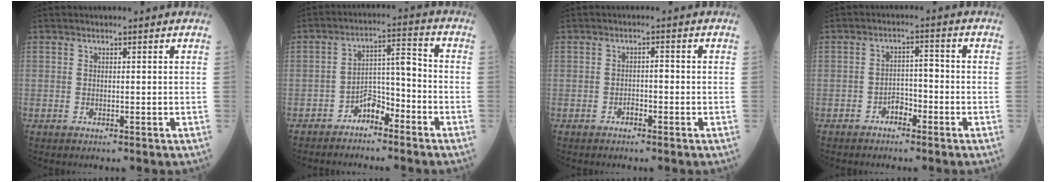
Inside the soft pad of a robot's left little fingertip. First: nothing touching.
{"total": 5.3, "force": [-3.9, 2.3, 2.8], "torque": [-0.043, 0.022, -0.073]}
{"total": 1.4, "force": [-0.9, 0.7, 0.8], "torque": [-0.009, 0.004, -0.016]}
{"total": 3.0, "force": [-2.1, 1.7, 1.4], "torque": [-0.021, 0.010, -0.037]}